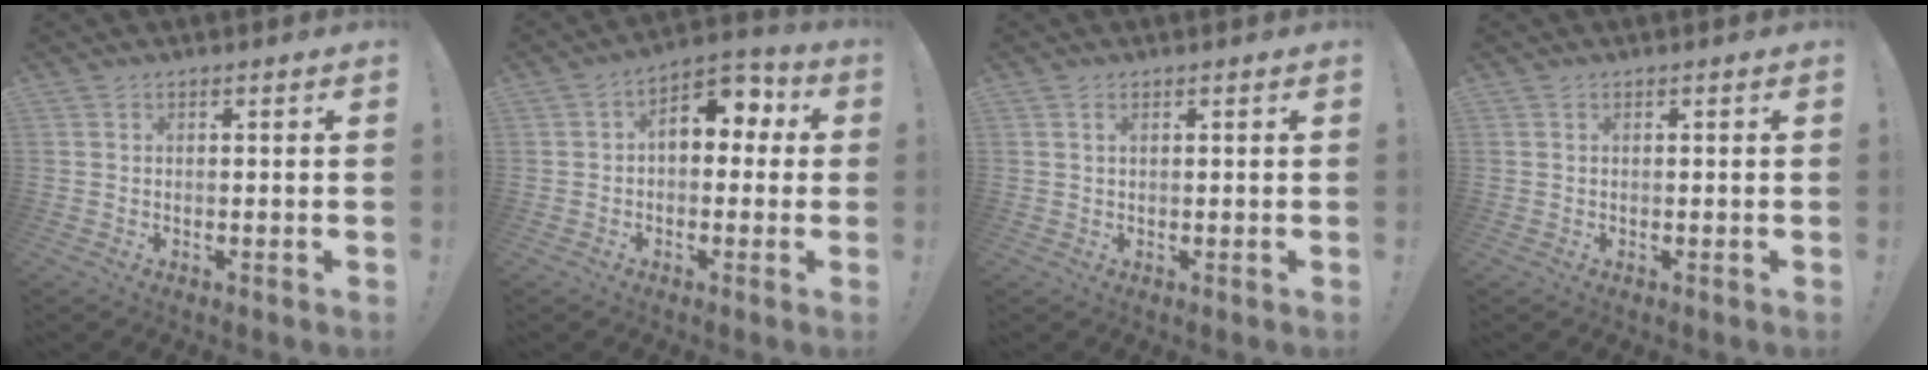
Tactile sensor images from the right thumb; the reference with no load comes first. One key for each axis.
{"total": 9.5, "fx": 2.3, "fy": 6.3, "fz": 6.8, "tx": -0.090, "ty": -0.002, "tz": 0.044}
{"total": 1.0, "fx": 0.5, "fy": 0.5, "fz": 0.8, "tx": -0.009, "ty": -0.001, "tz": 0.007}
{"total": 0.0}